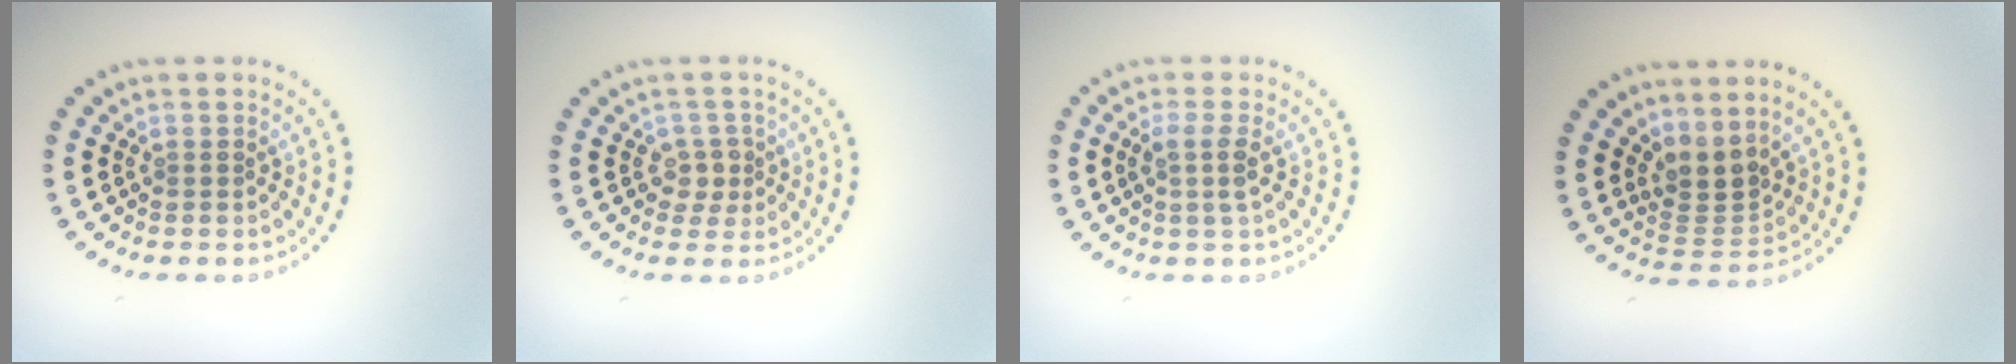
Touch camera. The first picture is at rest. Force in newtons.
{"total": 1.8, "press": 1.5, "slide": 0.9}
{"total": 1.9, "press": 1.5, "slide": 1.0}
{"total": 2.9, "press": 2.1, "slide": 2.0}